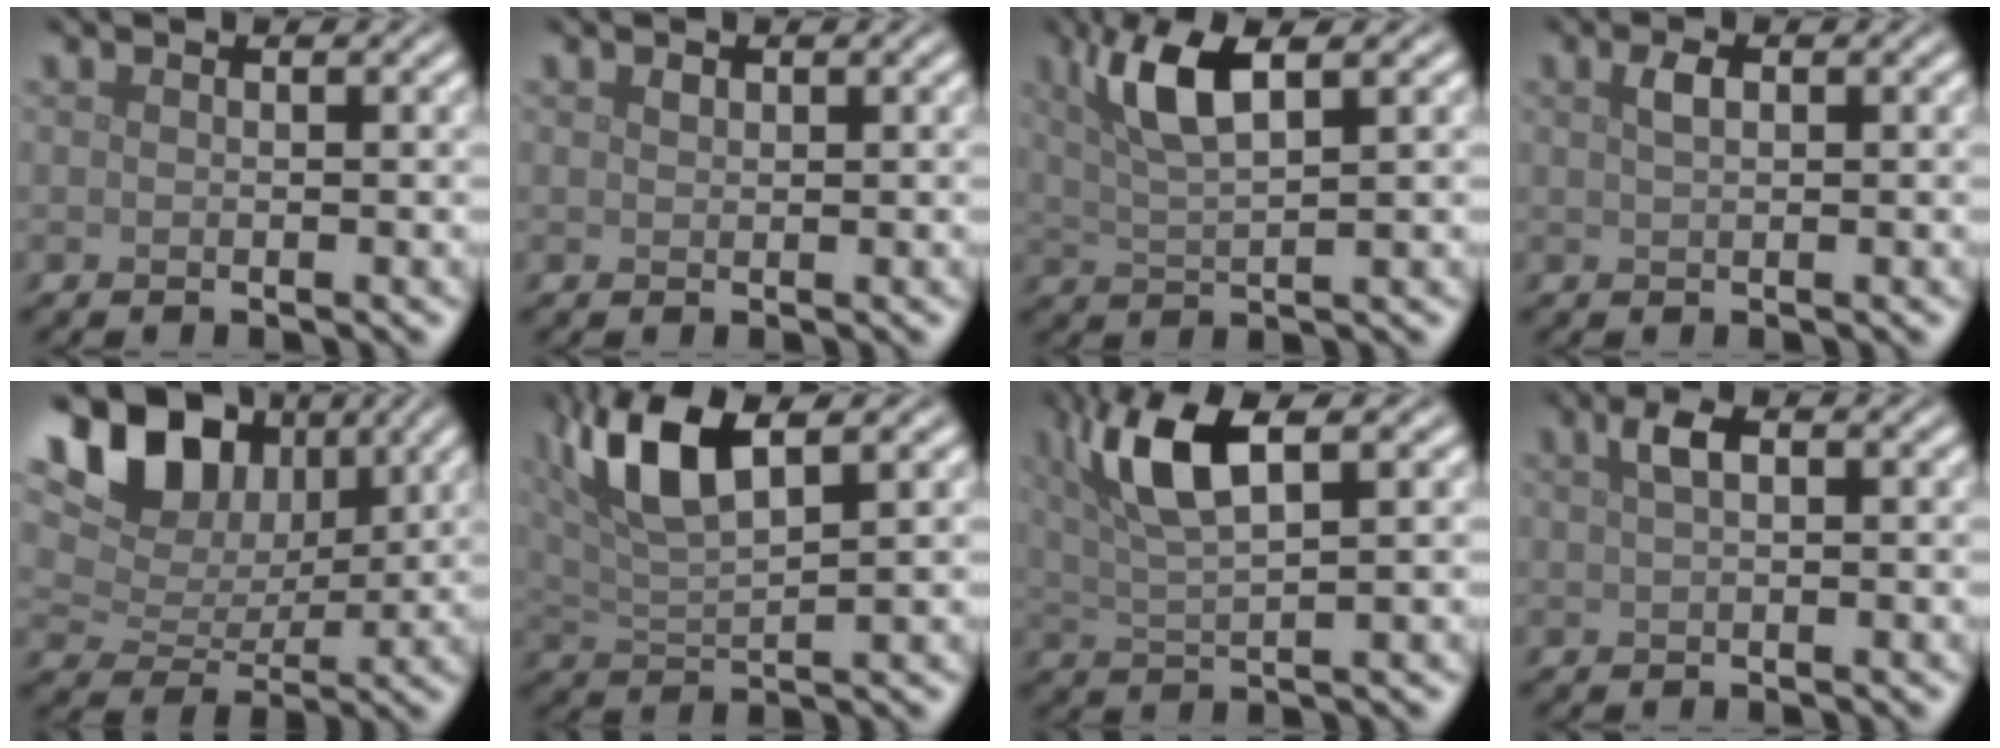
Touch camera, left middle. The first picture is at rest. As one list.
[{"total": 0.6, "force": [0.4, 0.3, 0.3], "torque": [-0.007, 0.000, 0.008]}, {"total": 5.2, "force": [2.2, 1.4, 4.5], "torque": [-0.089, 0.006, 0.043]}, {"total": 1.4, "force": [0.6, 0.6, 1.1], "torque": [-0.024, 0.003, 0.011]}, {"total": 11.1, "force": [5.6, 7.2, 6.3], "torque": [-0.115, 0.028, 0.078]}, {"total": 7.3, "force": [3.6, 2.3, 6.0], "torque": [-0.117, 0.017, 0.067]}, {"total": 6.5, "force": [2.8, 1.9, 5.6], "torque": [-0.110, 0.010, 0.053]}, {"total": 1.9, "force": [0.7, 0.7, 1.6], "torque": [-0.031, 0.010, 0.011]}]